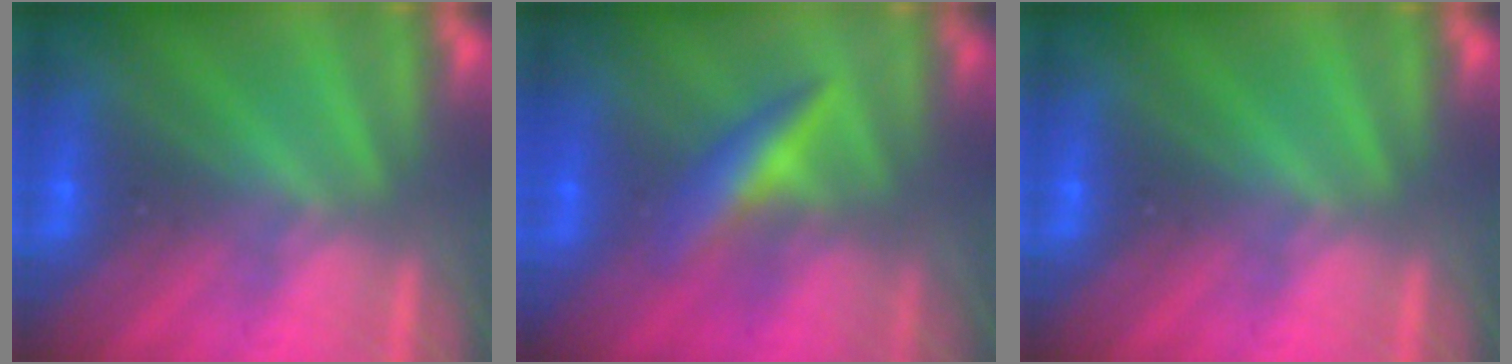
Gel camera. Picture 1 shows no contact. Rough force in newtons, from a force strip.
{"total": 2.5}
{"total": 0.0}